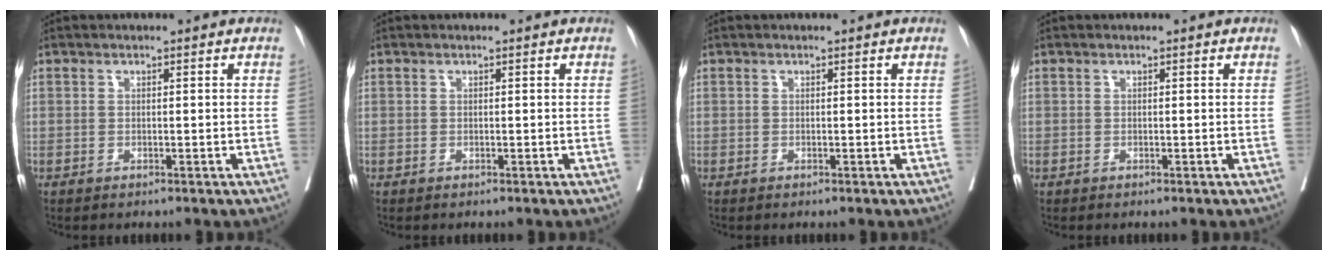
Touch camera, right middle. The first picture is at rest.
{"total": 0.0}
{"total": 0.0}
{"total": 0.0}